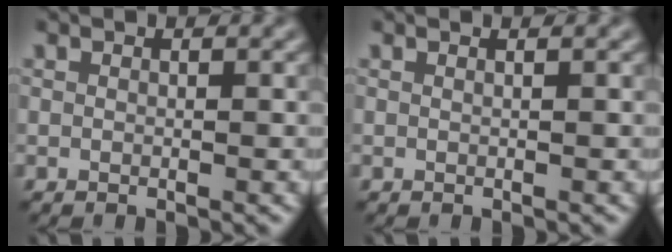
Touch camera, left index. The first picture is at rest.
{"total": 0.8, "force": [0.4, 0.4, 0.6], "torque": [-0.003, -0.001, -0.005]}